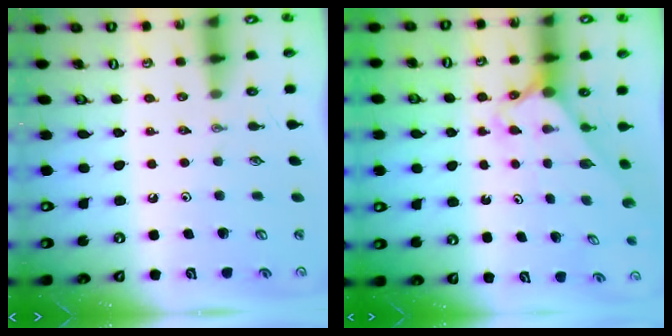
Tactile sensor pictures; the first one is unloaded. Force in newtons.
{"total": 2.0, "press": 2.0, "slide": 0.2}